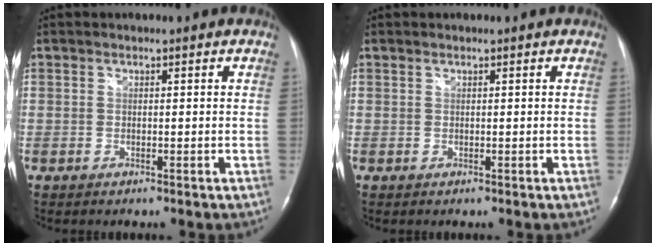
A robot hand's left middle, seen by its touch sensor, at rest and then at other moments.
{"total": 0.0}